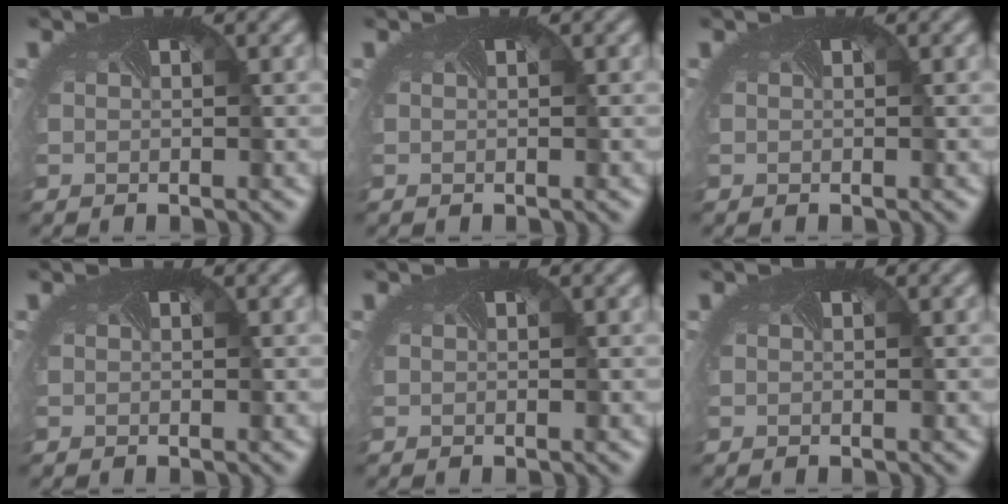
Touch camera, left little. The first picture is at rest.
{"total": 0.0}
{"total": 0.0}
{"total": 0.0}
{"total": 0.0}
{"total": 0.0}